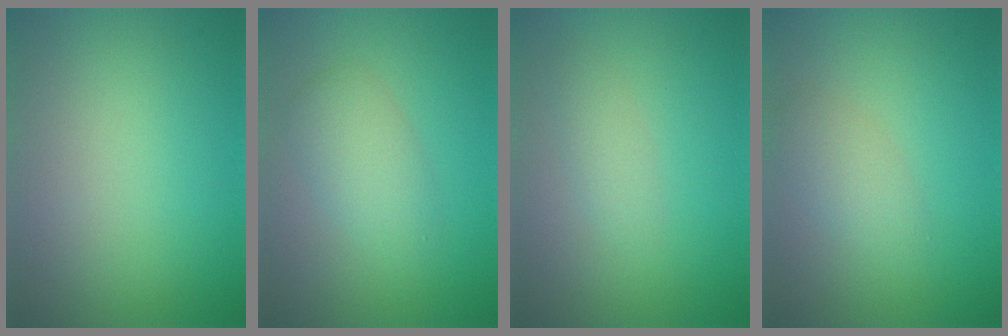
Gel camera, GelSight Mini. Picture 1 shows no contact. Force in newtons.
{"total": 3.0, "press": 3.0, "slide": 0.0}
{"total": 1.3, "press": 1.3, "slide": 0.1}
{"total": 2.1, "press": 2.1, "slide": 0.1}